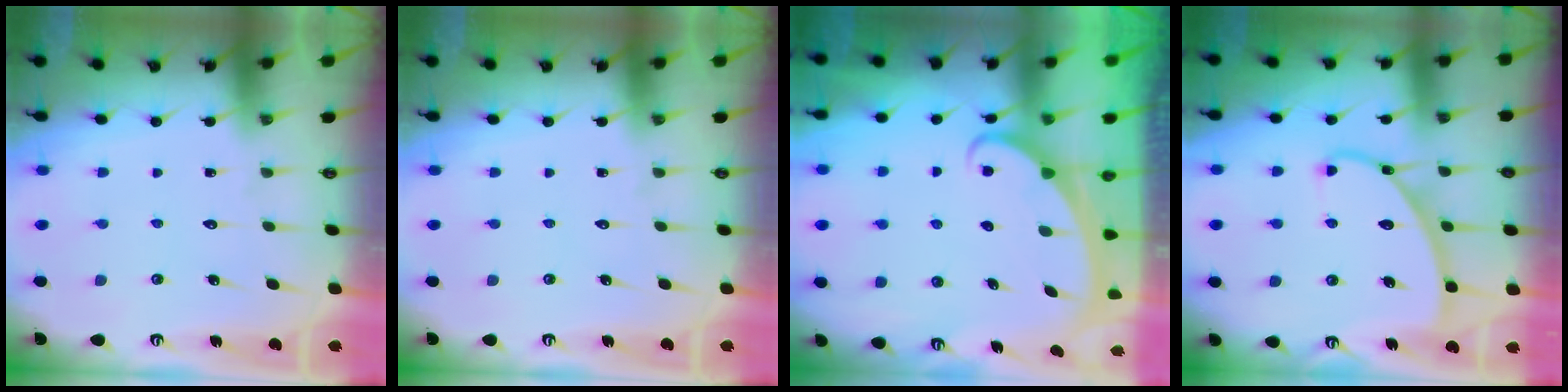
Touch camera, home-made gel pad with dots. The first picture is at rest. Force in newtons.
{"total": 0.0}
{"total": 2.2, "press": 2.2, "slide": 0.3}
{"total": 8.7, "press": 8.6, "slide": 0.2}